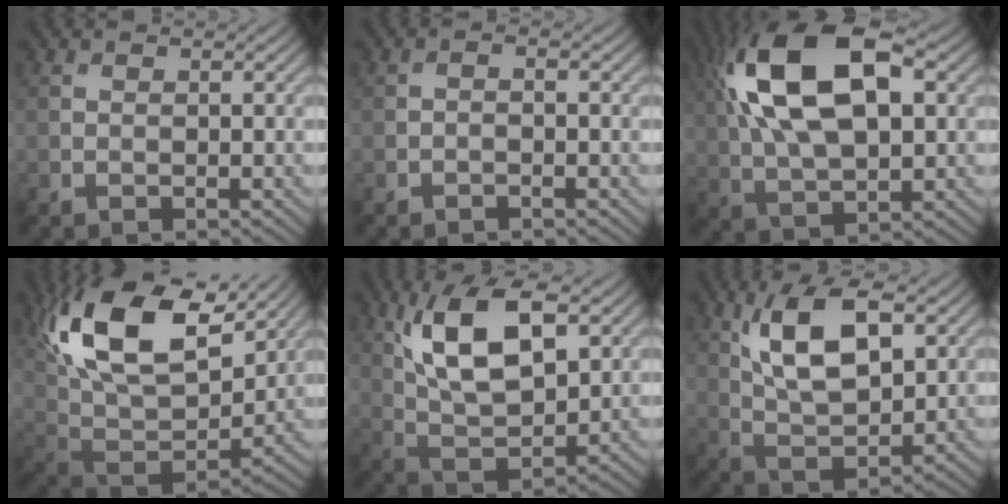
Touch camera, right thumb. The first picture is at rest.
{"total": 0.8, "force": [-0.6, 0.2, 0.5], "torque": [-0.009, 0.000, -0.012]}
{"total": 16.5, "force": [5.0, 8.1, 13.5], "torque": [-0.271, 0.026, 0.081]}
{"total": 17.7, "force": [9.0, 9.2, 12.1], "torque": [-0.270, 0.026, 0.163]}
{"total": 12.1, "force": [4.5, 5.5, 9.8], "torque": [-0.201, 0.005, 0.087]}
{"total": 10.9, "force": [3.9, 4.8, 8.9], "torque": [-0.181, 0.005, 0.076]}